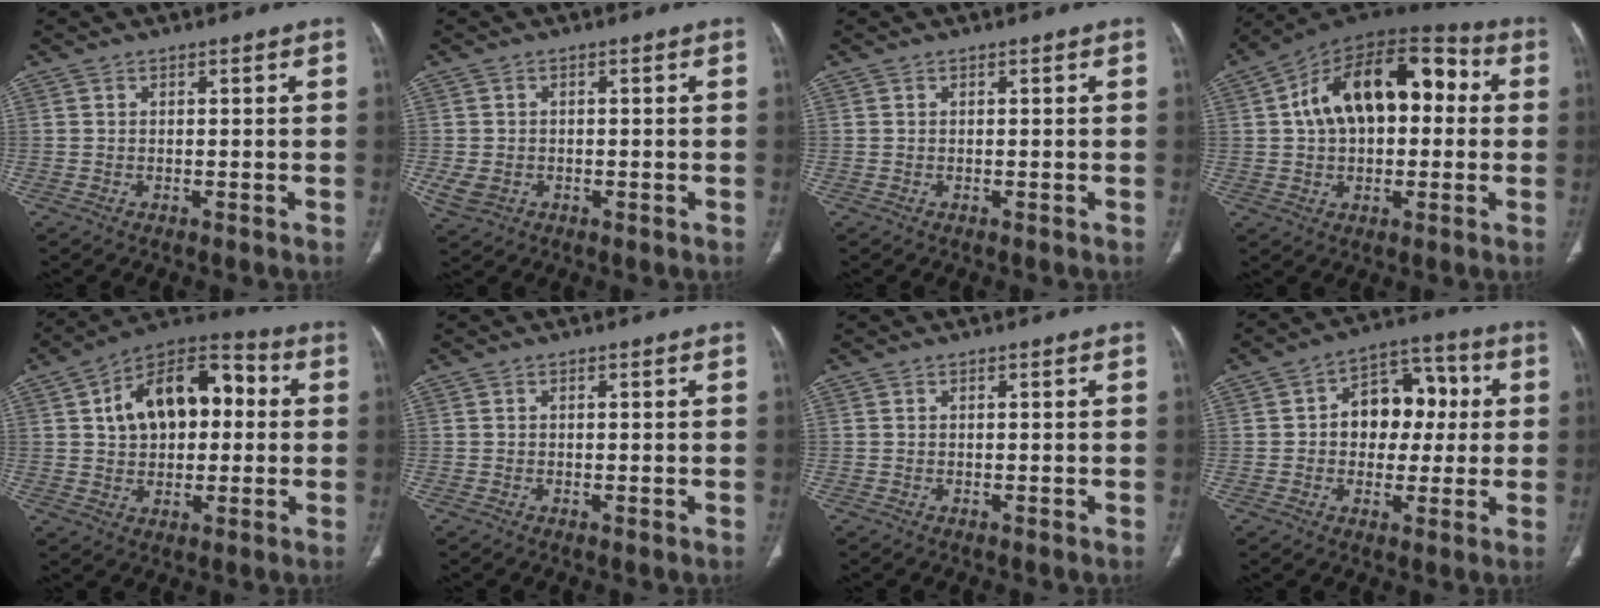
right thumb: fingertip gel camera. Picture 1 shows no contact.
{"total": 3.7, "force": [-0.7, 3.0, 2.1], "torque": [-0.044, 0.002, -0.005]}
{"total": 0.0}
{"total": 20.9, "force": [3.3, 12.4, 16.4], "torque": [-0.232, 0.041, 0.041]}
{"total": 17.2, "force": [2.9, 10.7, 13.1], "torque": [-0.172, 0.031, 0.037]}
{"total": 0.0}
{"total": 0.0}
{"total": 12.4, "force": [1.2, 9.1, 8.4], "torque": [-0.071, 0.027, 0.010]}